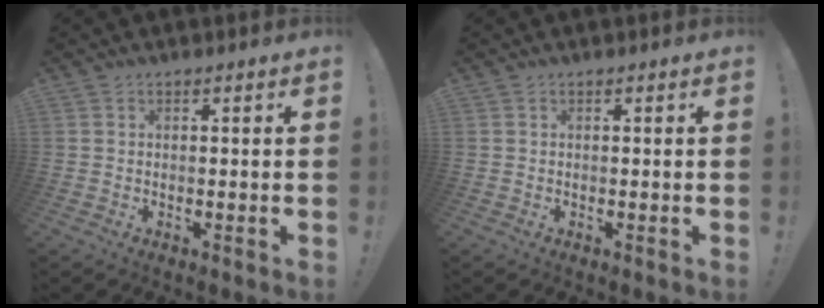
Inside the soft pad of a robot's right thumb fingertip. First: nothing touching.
{"total": 0.0}